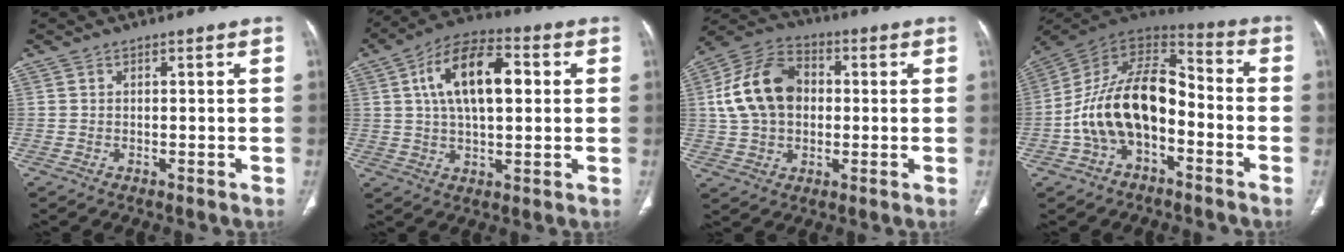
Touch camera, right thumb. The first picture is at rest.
{"total": 14.9, "force": [3.2, 7.4, 12.5], "torque": [-0.203, 0.014, 0.048]}
{"total": 14.9, "force": [1.5, 10.7, 10.2], "torque": [-0.172, 0.023, 0.019]}
{"total": 18.1, "force": [-4.5, 10.5, 14.0], "torque": [-0.236, 0.065, -0.084]}